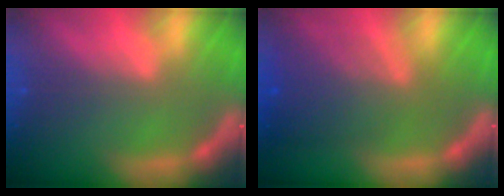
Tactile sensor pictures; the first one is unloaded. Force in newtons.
{"total": 6.1}